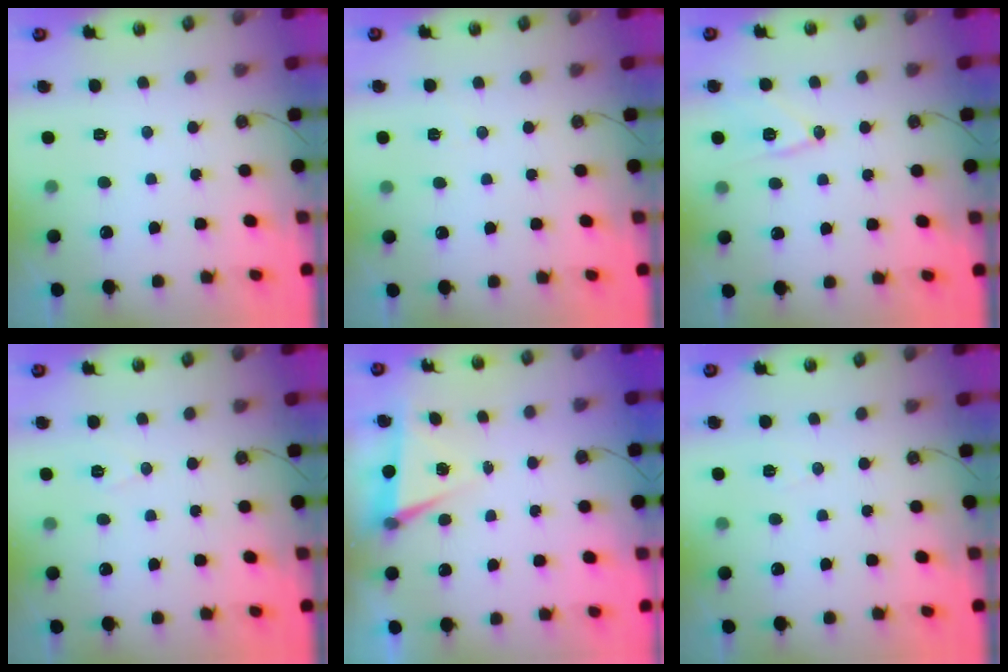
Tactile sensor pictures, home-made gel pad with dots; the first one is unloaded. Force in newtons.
{"total": 2.6, "press": 2.5, "slide": 0.8}
{"total": 11.5, "press": 11.5, "slide": 0.2}
{"total": 5.9, "press": 3.8, "slide": 4.5}
{"total": 5.6, "press": 3.2, "slide": 4.6}
{"total": 4.3, "press": 3.3, "slide": 2.8}